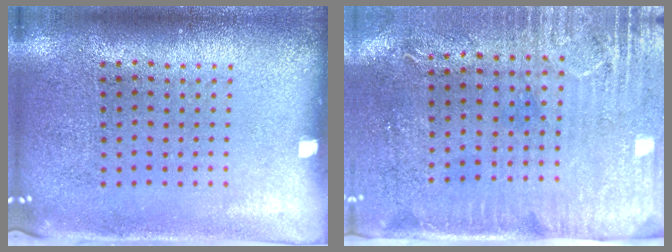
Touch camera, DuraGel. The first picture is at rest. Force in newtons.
{"total": 3.0, "press": 2.4, "slide": 1.7}